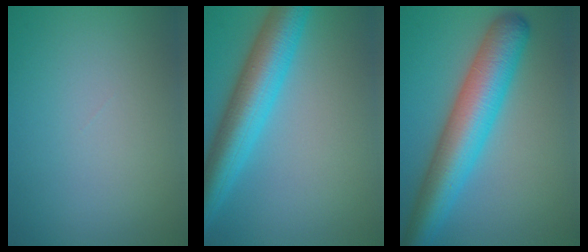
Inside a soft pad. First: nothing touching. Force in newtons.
{"total": 7.8, "press": 7.8, "slide": 0.2}
{"total": 9.0, "press": 9.0, "slide": 0.2}